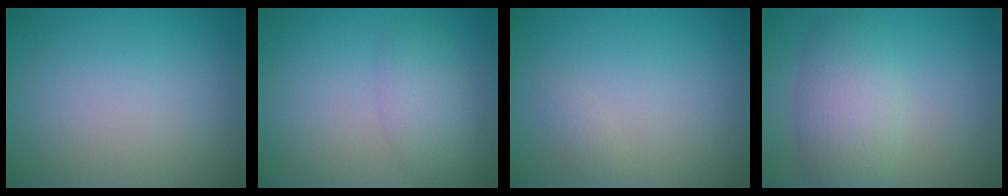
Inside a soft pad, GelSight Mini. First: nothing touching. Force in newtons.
{"total": 3.0, "press": 3.0, "slide": 0.1}
{"total": 0.8, "press": 0.8, "slide": 0.0}
{"total": 4.9, "press": 4.9, "slide": 0.1}